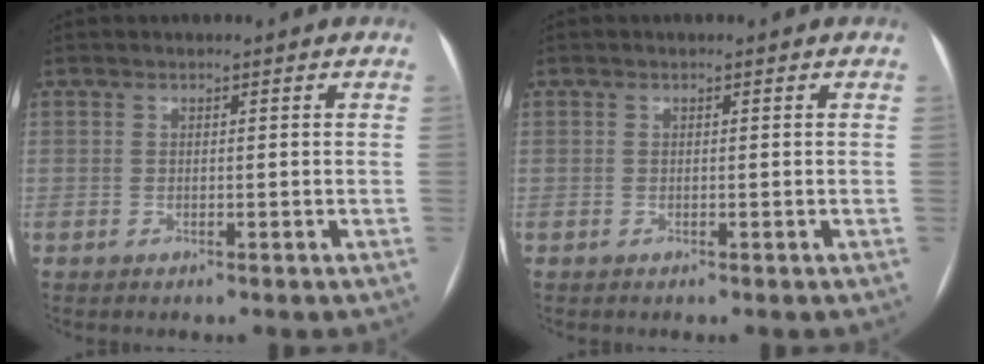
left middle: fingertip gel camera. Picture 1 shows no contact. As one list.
[{"total": 0.0}]